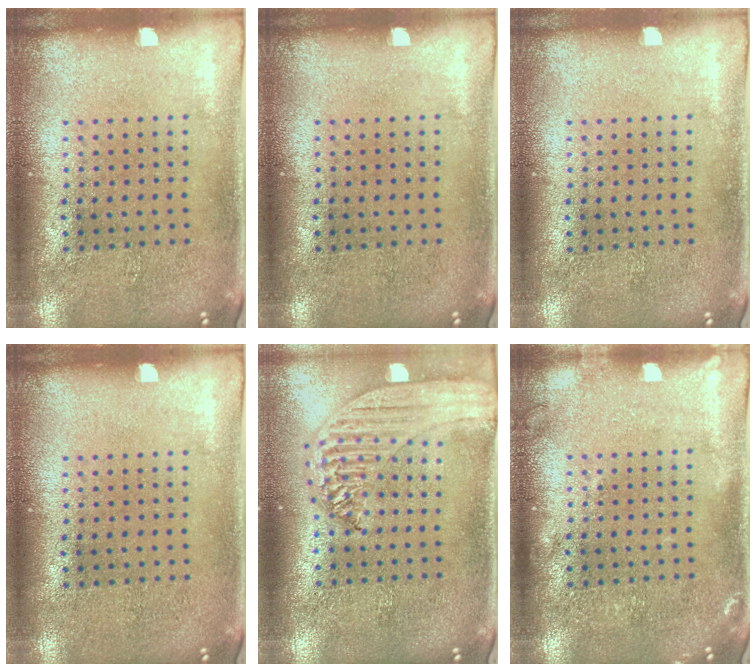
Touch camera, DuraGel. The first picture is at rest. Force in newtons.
{"total": 0.0}
{"total": 0.0}
{"total": 0.0}
{"total": 1.8, "press": 1.7, "slide": 0.6}
{"total": 1.2, "press": 1.1, "slide": 0.2}